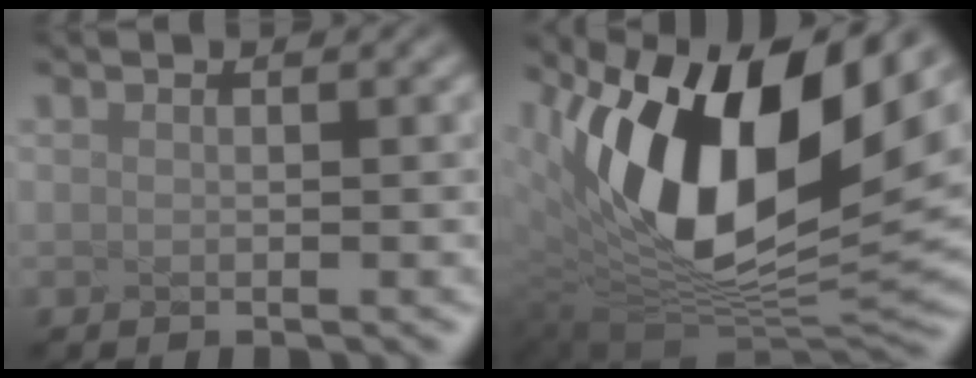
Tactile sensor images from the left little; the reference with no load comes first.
{"total": 13.0, "force": [3.5, 6.4, 10.8], "torque": [-0.216, -0.006, 0.095]}